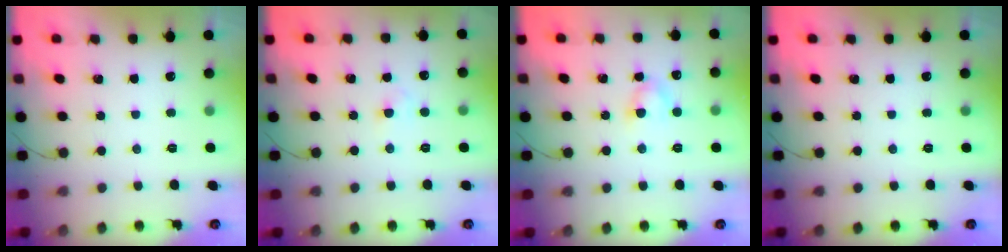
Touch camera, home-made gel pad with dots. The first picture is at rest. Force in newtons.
{"total": 2.4, "press": 2.3, "slide": 0.9}
{"total": 3.7, "press": 3.5, "slide": 1.1}
{"total": 0.0}